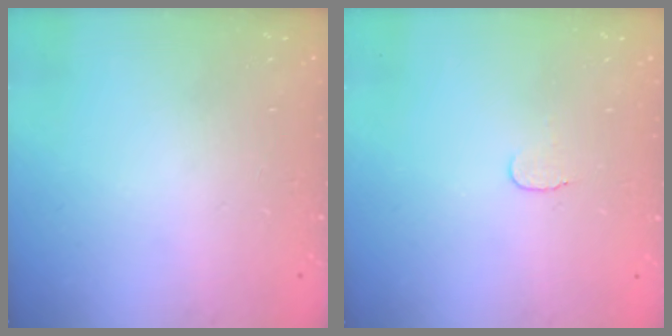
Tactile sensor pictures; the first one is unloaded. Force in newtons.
{"total": 3.6, "press": 3.6, "slide": 0.4}